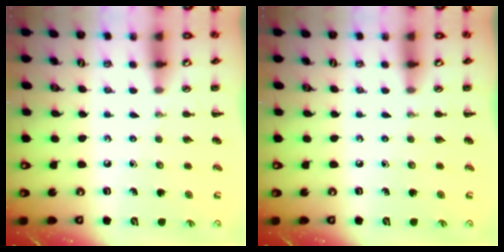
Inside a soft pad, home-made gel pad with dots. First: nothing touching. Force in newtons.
{"total": 0.0}